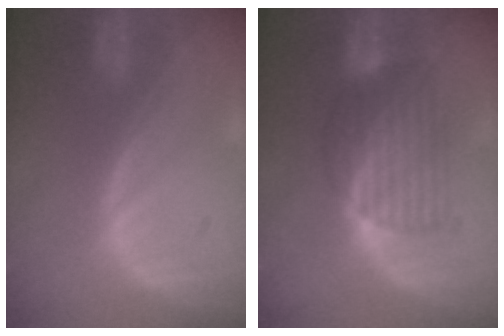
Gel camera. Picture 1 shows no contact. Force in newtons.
{"total": 6.7, "press": 6.4, "slide": 1.8}